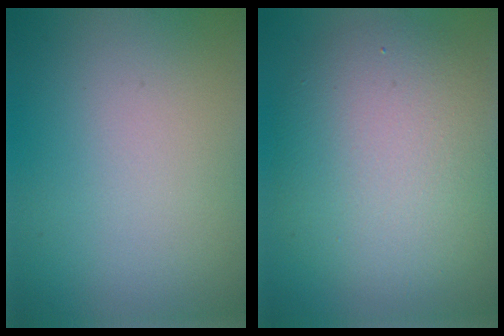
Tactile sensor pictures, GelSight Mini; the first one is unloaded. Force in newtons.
{"total": 8.1, "press": 8.1, "slide": 0.4}